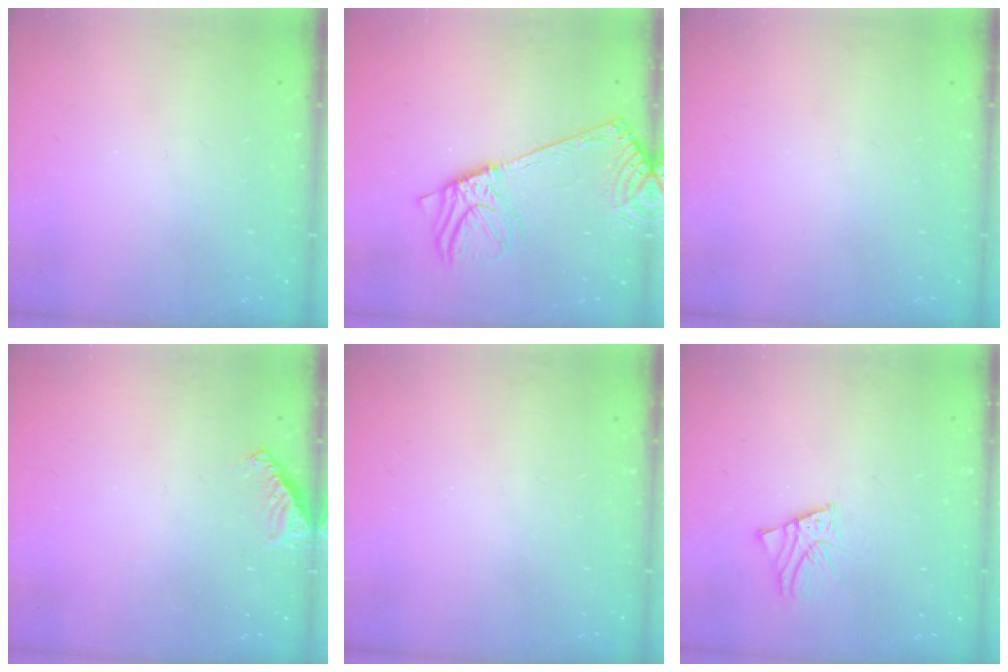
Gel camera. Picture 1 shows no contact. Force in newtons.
{"total": 14.1, "press": 13.7, "slide": 3.5}
{"total": 0.0}
{"total": 5.9, "press": 5.9, "slide": 0.6}
{"total": 0.0}
{"total": 2.3, "press": 2.3, "slide": 0.2}